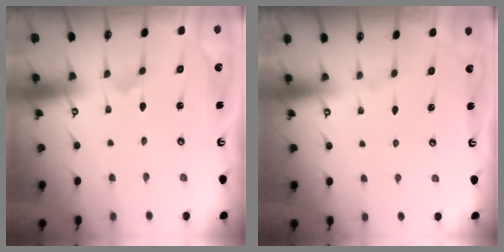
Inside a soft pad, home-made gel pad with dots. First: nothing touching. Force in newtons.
{"total": 0.0}